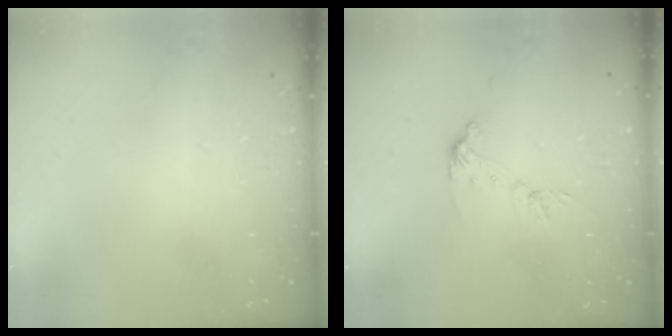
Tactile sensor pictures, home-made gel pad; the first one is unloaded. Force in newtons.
{"total": 6.7, "press": 6.7, "slide": 0.2}